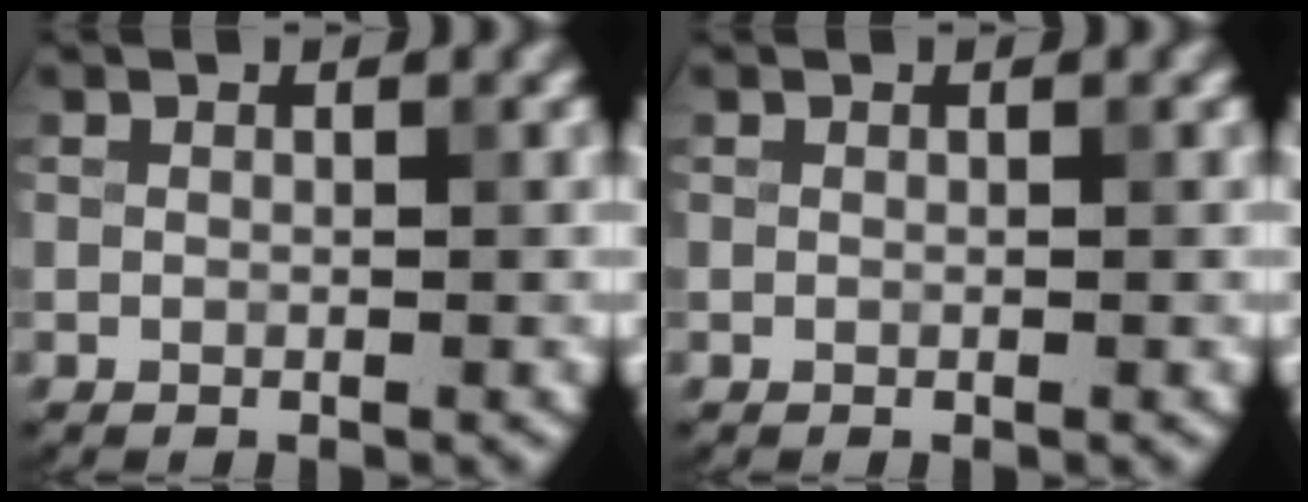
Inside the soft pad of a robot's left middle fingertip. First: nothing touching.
{"total": 0.0}